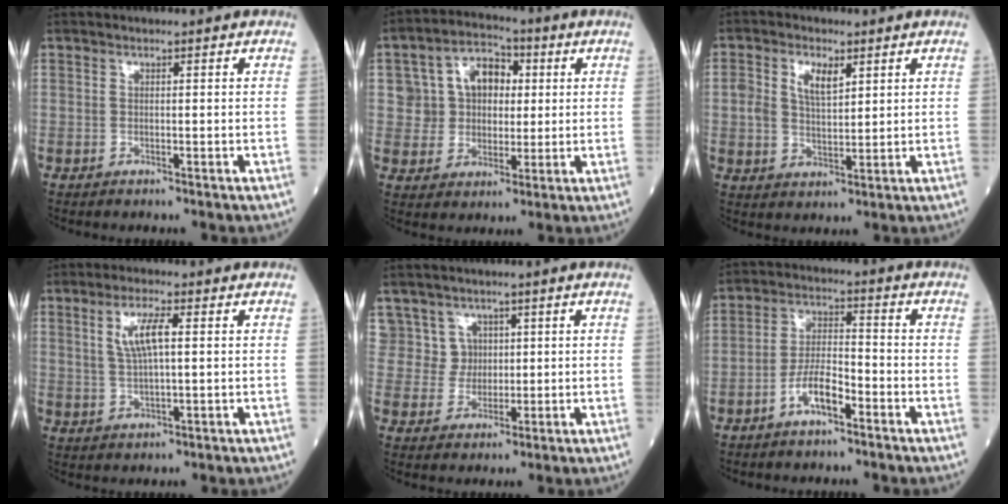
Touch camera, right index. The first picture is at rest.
{"total": 9.0, "force": [2.2, 7.4, 4.5], "torque": [-0.077, 0.033, 0.043]}
{"total": 5.6, "force": [2.3, 2.7, 4.3], "torque": [-0.090, 0.014, 0.049]}
{"total": 5.7, "force": [1.6, 1.0, 5.4], "torque": [-0.110, 0.006, 0.035]}
{"total": 5.1, "force": [2.3, 4.6, -0.4], "torque": [0.017, 0.016, 0.046]}
{"total": 6.0, "force": [-3.2, 1.8, 4.7], "torque": [-0.098, 0.010, -0.061]}